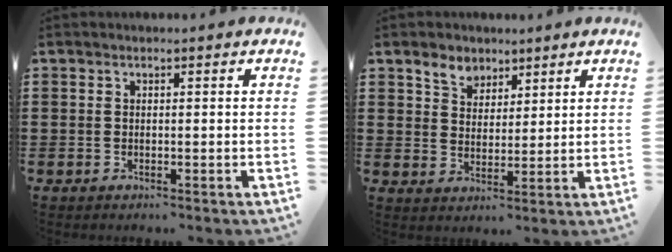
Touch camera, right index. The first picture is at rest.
{"total": 4.3, "force": [3.1, 2.8, 0.8], "torque": [-0.031, 0.011, 0.059]}